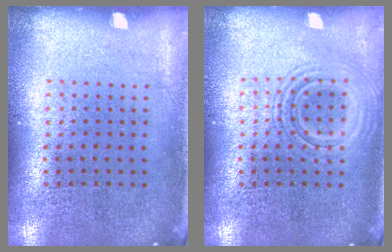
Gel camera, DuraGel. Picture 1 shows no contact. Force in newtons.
{"total": 1.6, "press": 1.6, "slide": 0.3}